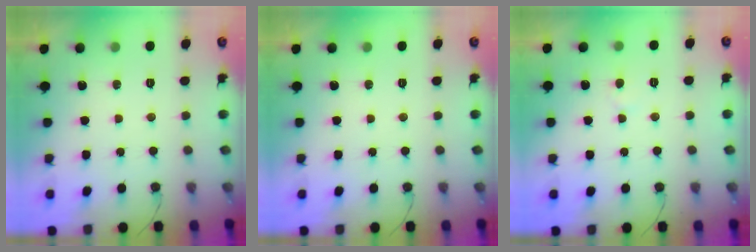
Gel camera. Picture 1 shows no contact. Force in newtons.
{"total": 0.0}
{"total": 2.0, "press": 2.0, "slide": 0.2}